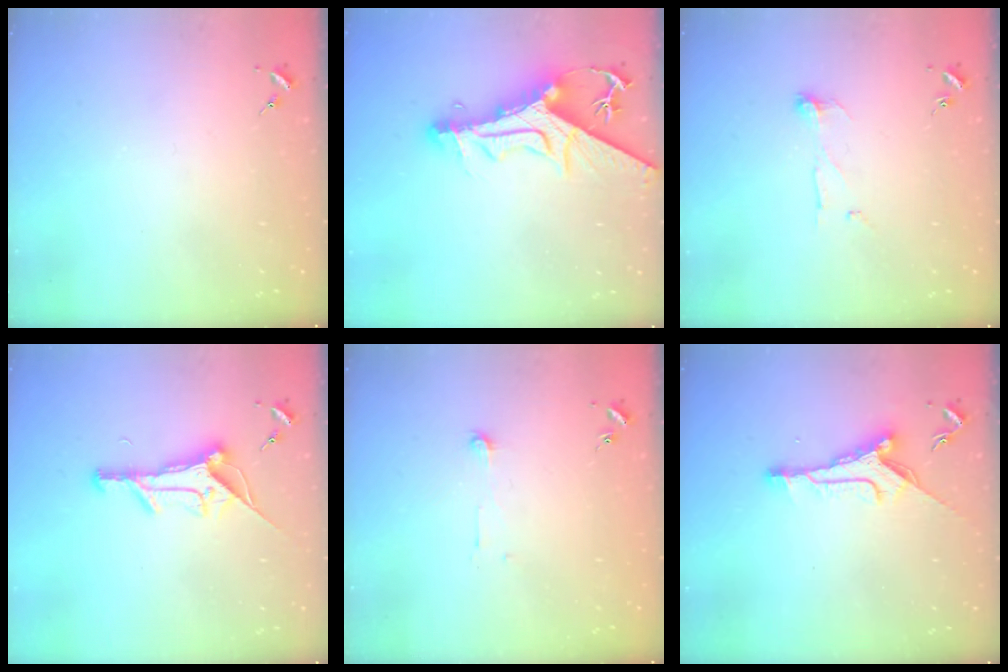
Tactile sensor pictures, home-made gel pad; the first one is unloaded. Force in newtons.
{"total": 17.4, "press": 17.3, "slide": 1.7}
{"total": 6.6, "press": 6.6, "slide": 0.3}
{"total": 14.0, "press": 14.0, "slide": 0.6}
{"total": 3.8, "press": 3.8, "slide": 0.2}
{"total": 9.5, "press": 9.5, "slide": 0.1}